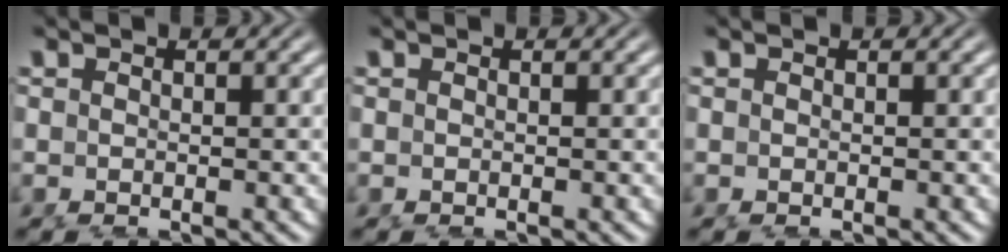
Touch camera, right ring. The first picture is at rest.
{"total": 0.0}
{"total": 0.0}